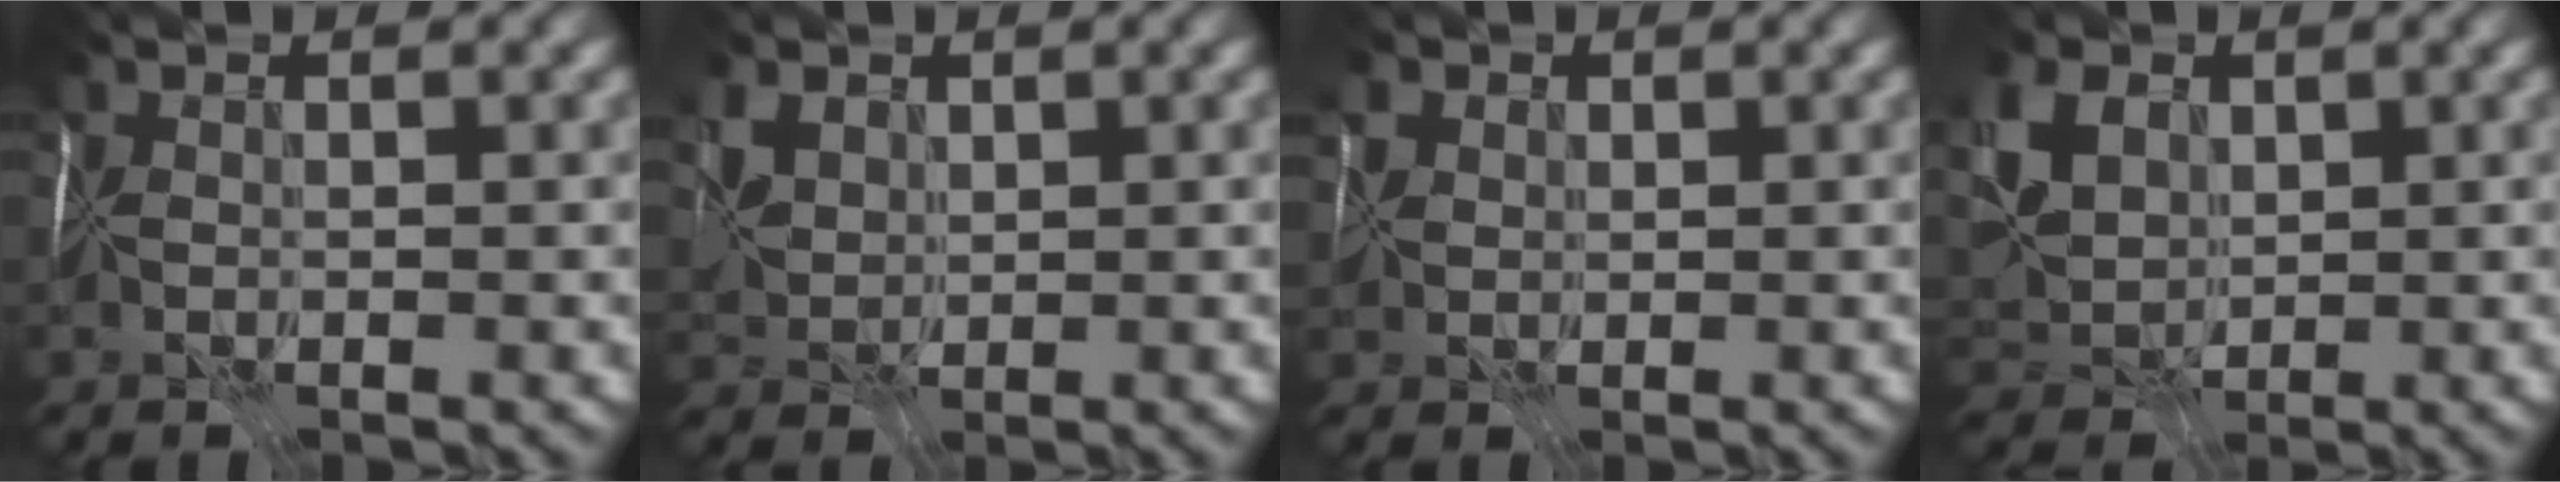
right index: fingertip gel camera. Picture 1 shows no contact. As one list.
[{"total": 2.3, "force": [1.6, 1.3, 1.0], "torque": [-0.028, 0.003, 0.030]}, {"total": 2.4, "force": [1.1, 1.8, 1.1], "torque": [-0.034, 0.013, 0.021]}, {"total": 5.6, "force": [2.1, 3.8, 3.4], "torque": [-0.089, 0.013, 0.042]}]